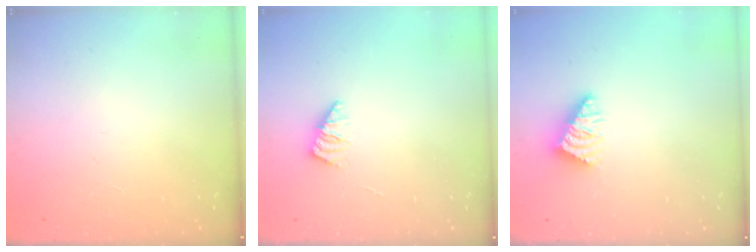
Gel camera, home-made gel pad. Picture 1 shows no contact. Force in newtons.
{"total": 1.7, "press": 1.6, "slide": 0.4}
{"total": 2.4, "press": 2.4, "slide": 0.4}